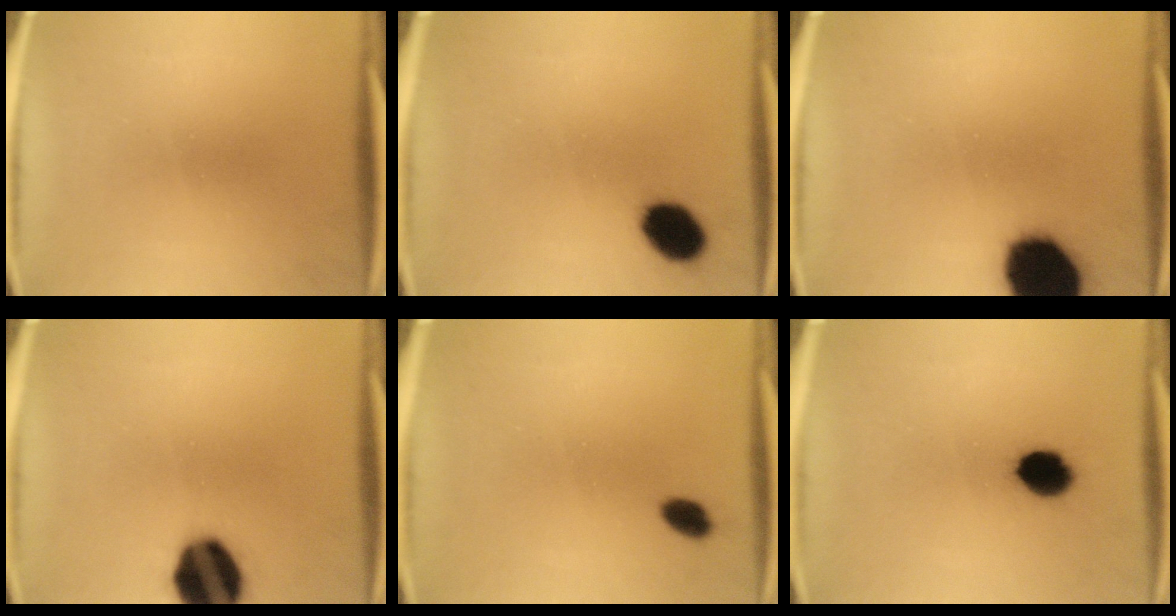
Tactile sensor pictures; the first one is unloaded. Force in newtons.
{"total": 8.4}
{"total": 19.3}
{"total": 16.3}
{"total": 2.9}
{"total": 7.0}